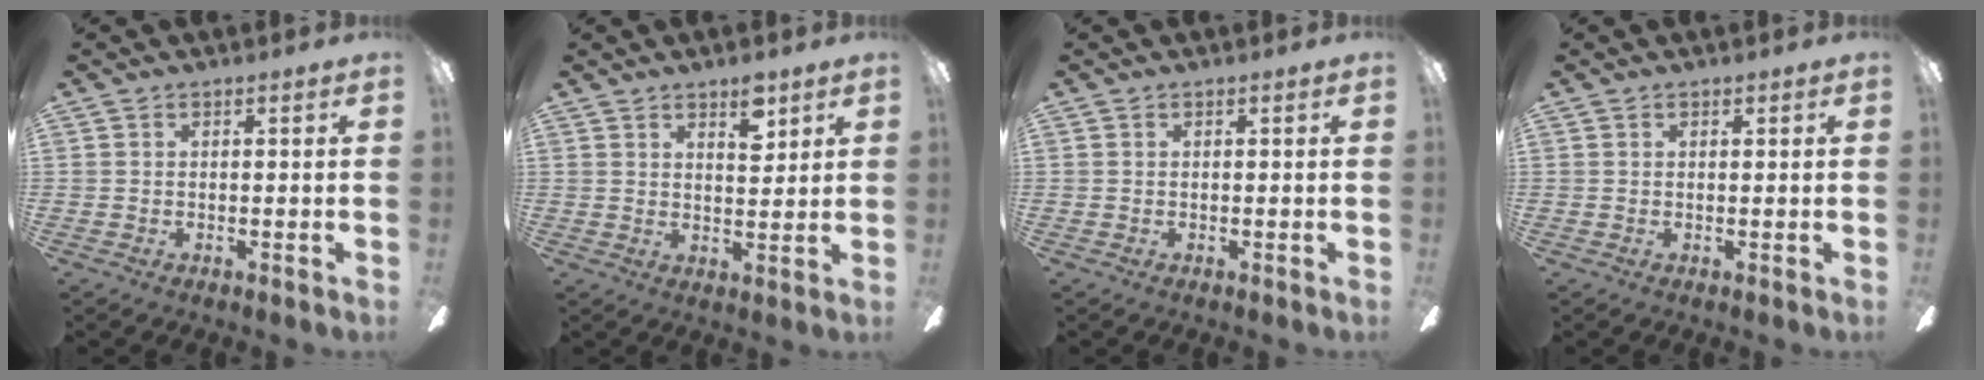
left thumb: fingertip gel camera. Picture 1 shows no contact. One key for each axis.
{"total": 6.0, "fx": 4.2, "fy": 2.3, "fz": 3.7, "tx": -0.041, "ty": -0.021, "tz": 0.067}
{"total": 0.0}
{"total": 0.5, "fx": 0.4, "fy": 0.1, "fz": 0.3, "tx": -0.007, "ty": 0.001, "tz": 0.007}